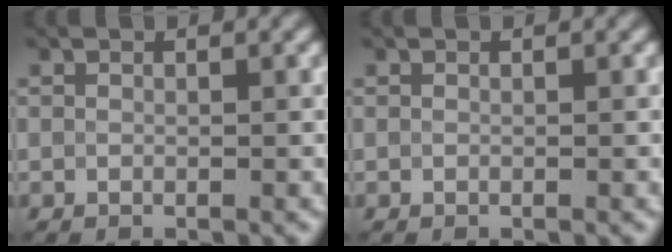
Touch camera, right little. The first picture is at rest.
{"total": 0.0}